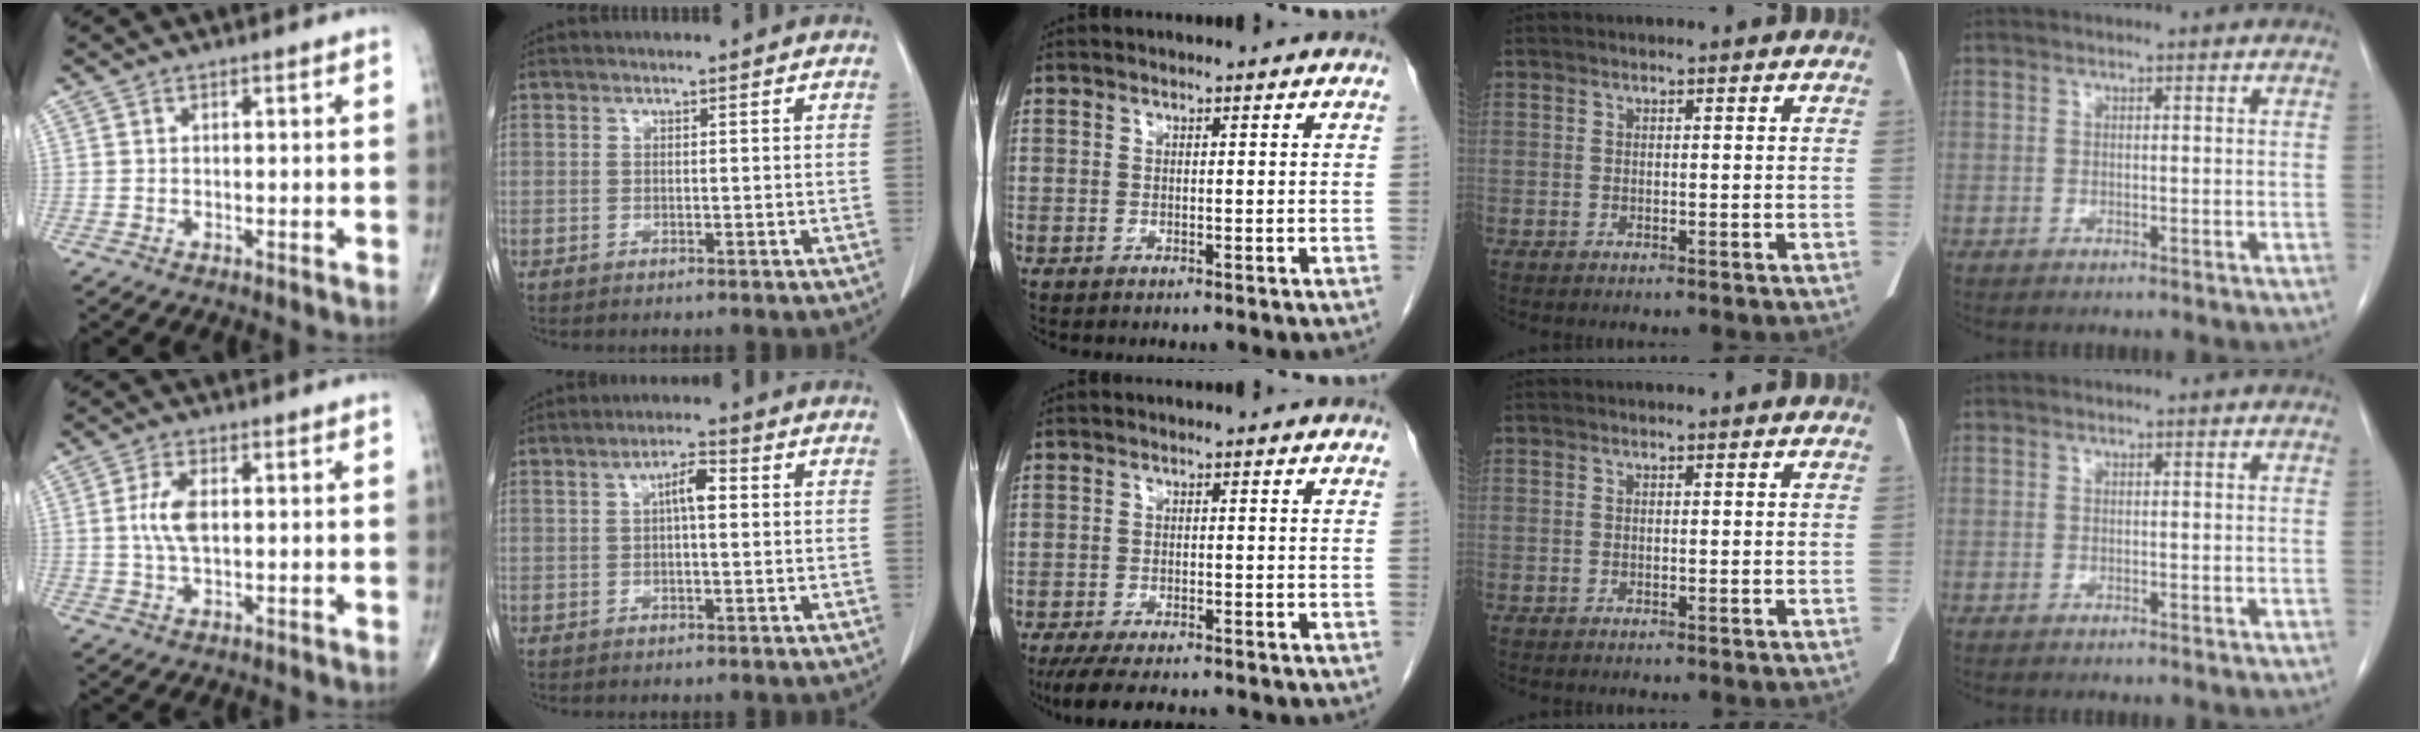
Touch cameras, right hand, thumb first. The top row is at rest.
{"thumb": {"total": 5.4, "force": [0.5, 2.5, 4.7], "torque": [-0.104, 0.002, 0.009]}, "index": {"total": 3.8, "force": [0.6, 1.1, 3.6], "torque": [-0.065, 0.011, 0.007]}, "middle": {"total": 8.4, "force": [-7.1, 1.9, 4.2], "torque": [-0.063, -0.015, -0.108]}}